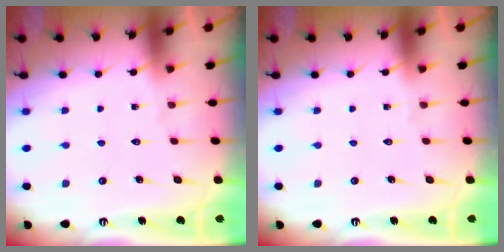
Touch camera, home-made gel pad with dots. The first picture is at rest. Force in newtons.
{"total": 0.0}